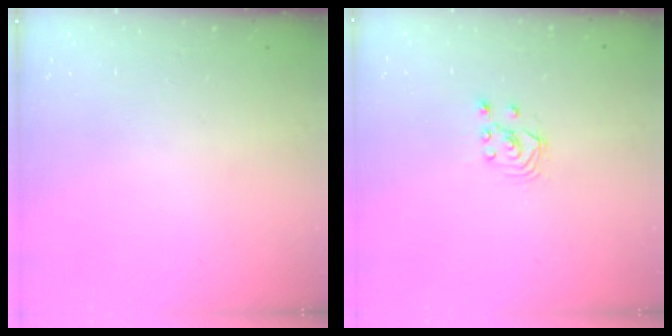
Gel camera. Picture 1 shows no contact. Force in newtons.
{"total": 2.6, "press": 2.6, "slide": 0.3}